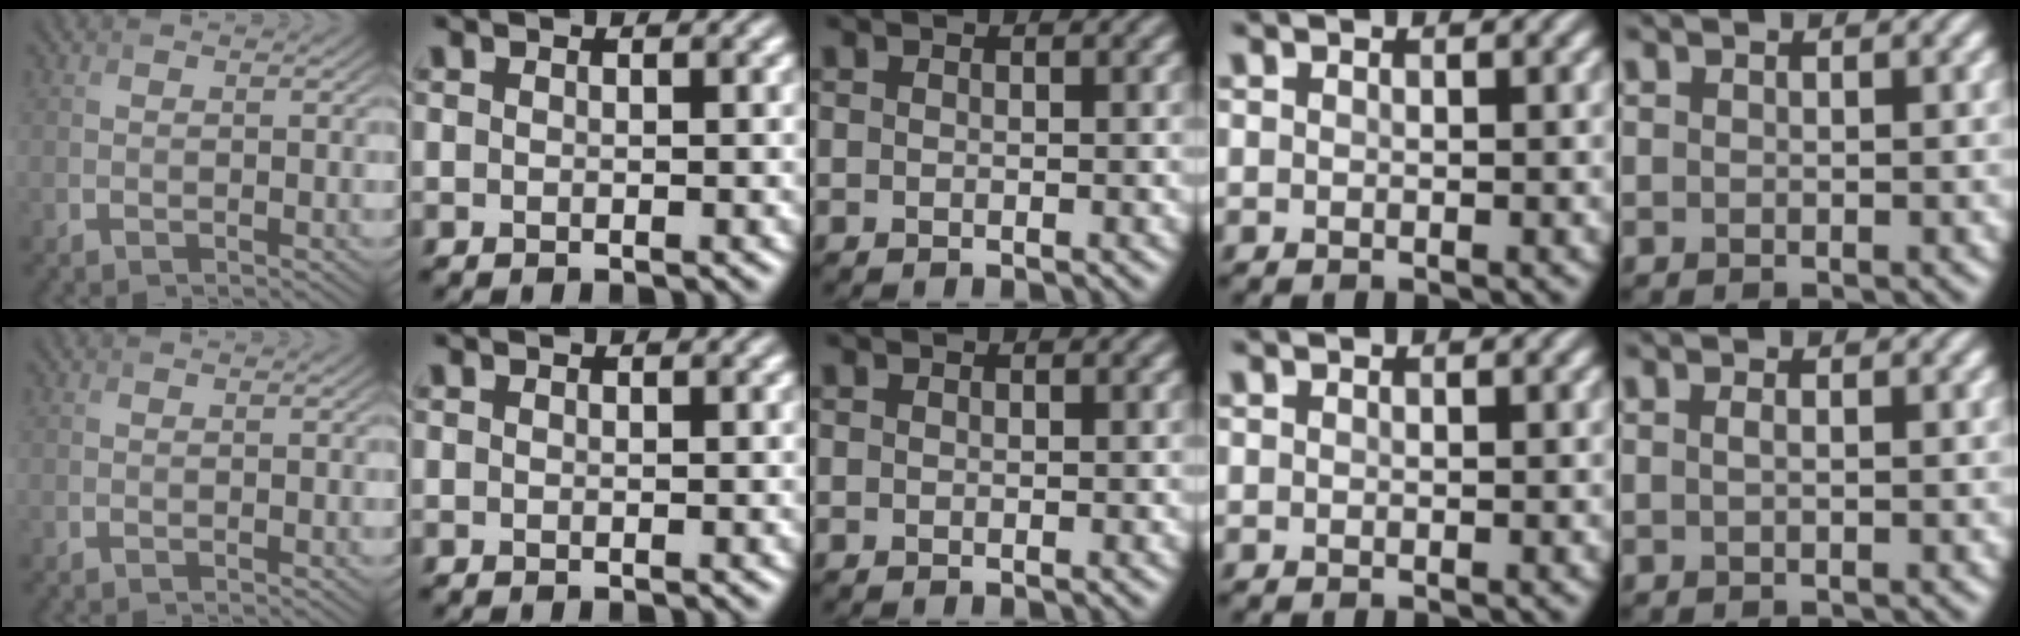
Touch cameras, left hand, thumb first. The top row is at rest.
{"little": {"total": 0.5, "force": [0.0, 0.2, 0.5], "torque": [-0.012, 0.003, 0.001]}}